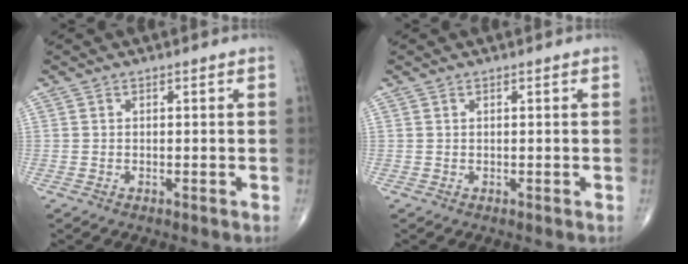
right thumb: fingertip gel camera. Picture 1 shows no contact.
{"total": 0.0}